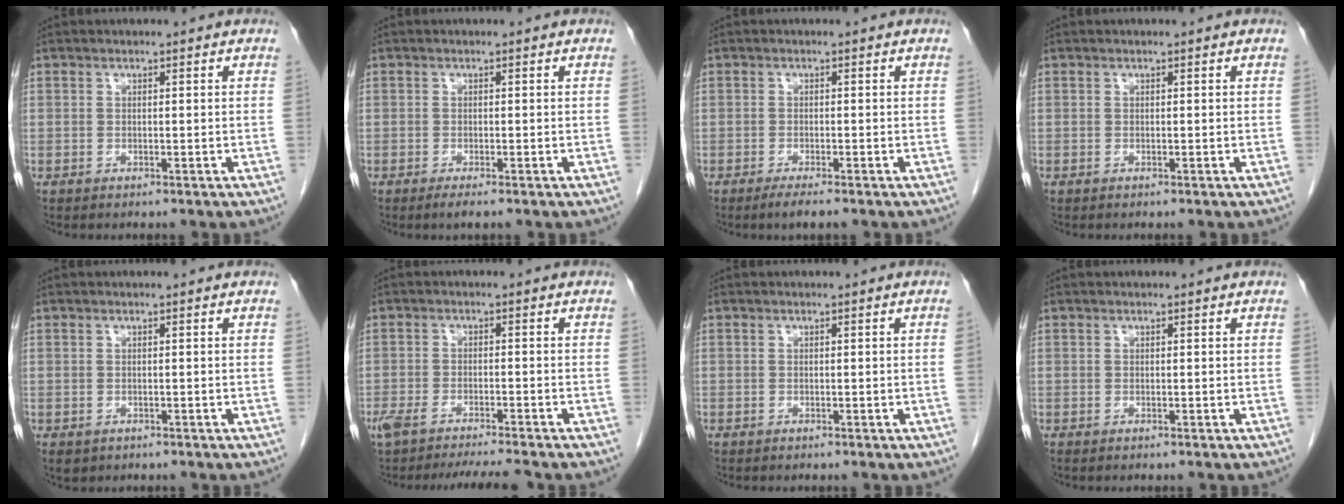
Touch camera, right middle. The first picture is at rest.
{"total": 1.2, "force": [-0.8, -0.1, 0.9], "torque": [-0.017, -0.004, -0.016]}
{"total": 2.1, "force": [-1.5, 0.0, 1.4], "torque": [-0.028, -0.006, -0.029]}
{"total": 0.0}
{"total": 1.5, "force": [-0.8, 1.1, 0.6], "torque": [-0.013, 0.001, -0.001]}
{"total": 8.6, "force": [-7.6, 0.4, 4.0], "torque": [-0.064, -0.007, -0.120]}
{"total": 0.0}
{"total": 0.0}